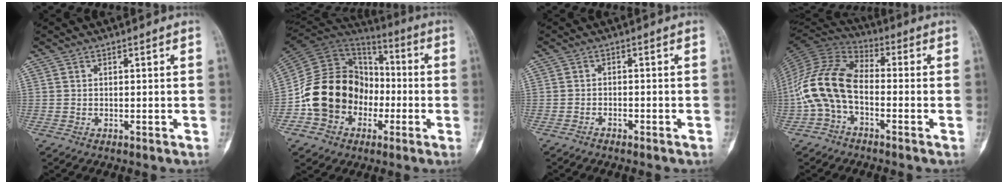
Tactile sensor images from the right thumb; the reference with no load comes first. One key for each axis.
{"total": 19.7, "fx": -4.7, "fy": 16.3, "fz": 10.1, "tx": -0.160, "ty": 0.066, "tz": -0.081}
{"total": 1.1, "fx": -0.9, "fy": 0.3, "fz": 0.5, "tx": -0.015, "ty": 0.008, "tz": -0.014}
{"total": 13.2, "fx": -2.9, "fy": 8.1, "fz": 10.0, "tx": -0.204, "ty": 0.045, "tz": -0.068}